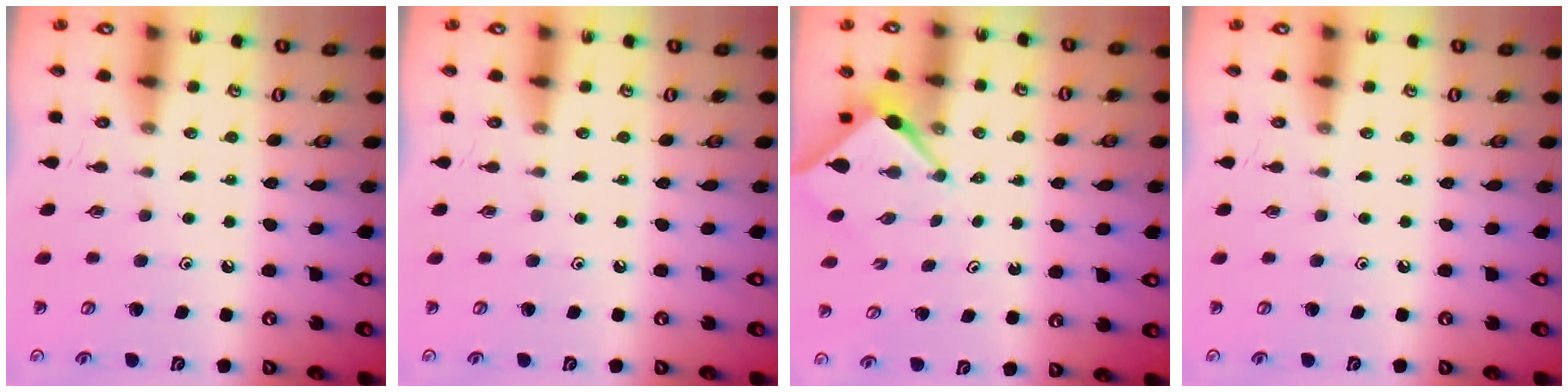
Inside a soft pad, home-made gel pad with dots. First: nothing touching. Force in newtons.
{"total": 0.0}
{"total": 3.3, "press": 3.2, "slide": 0.3}
{"total": 0.0}